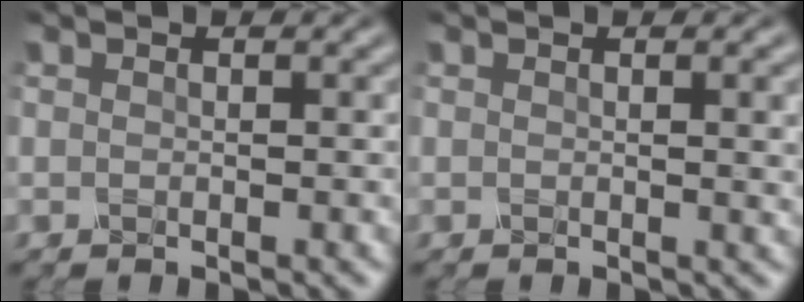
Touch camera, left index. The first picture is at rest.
{"total": 3.4, "force": [1.0, 1.3, 3.0], "torque": [-0.024, 0.010, 0.010]}